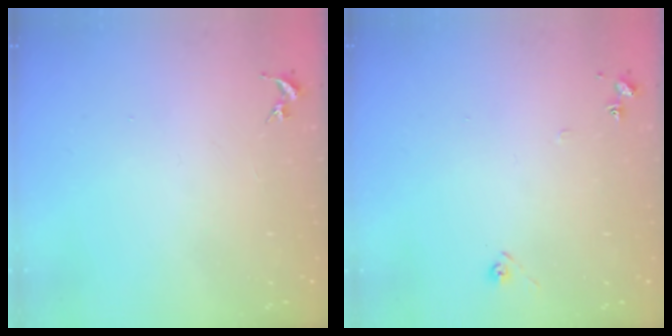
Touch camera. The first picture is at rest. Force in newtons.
{"total": 6.2, "press": 6.2, "slide": 0.6}